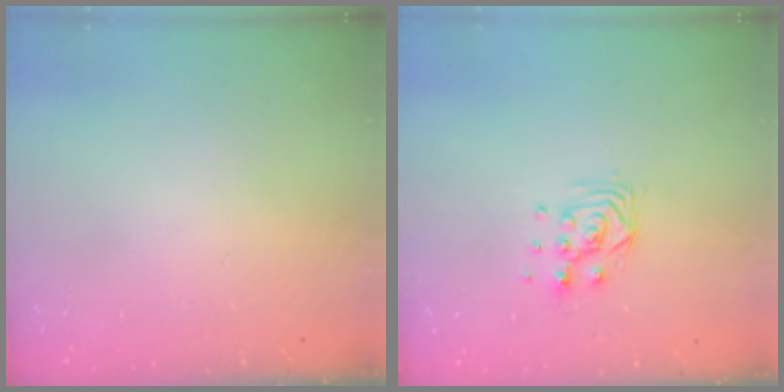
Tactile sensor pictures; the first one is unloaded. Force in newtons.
{"total": 7.3, "press": 7.2, "slide": 0.6}